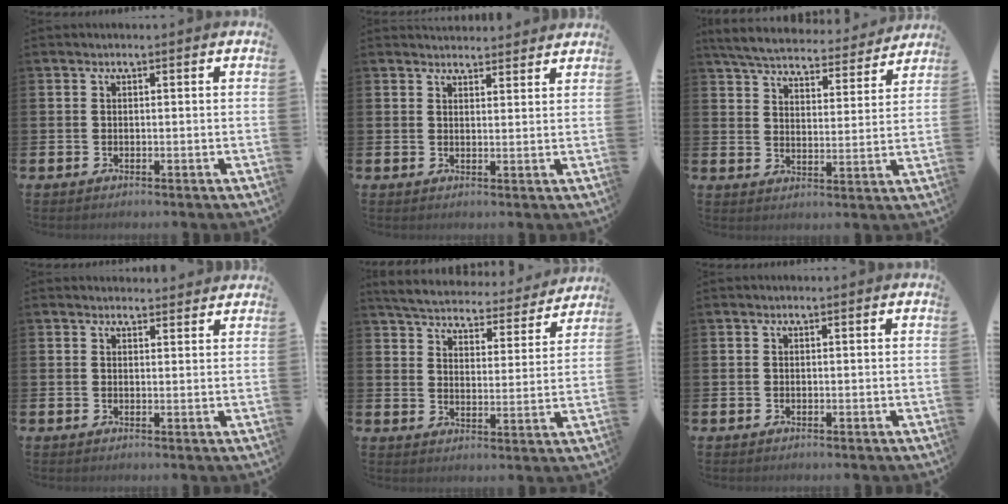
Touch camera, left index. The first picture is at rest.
{"total": 3.0, "force": [2.9, 0.6, -0.1], "torque": [0.010, -0.020, 0.050]}
{"total": 5.7, "force": [5.6, 0.8, 1.2], "torque": [-0.040, -0.044, 0.092]}
{"total": 1.8, "force": [1.8, 0.4, -0.2], "torque": [0.015, -0.010, 0.030]}
{"total": 5.4, "force": [5.3, 0.8, 0.9], "torque": [-0.043, -0.041, 0.089]}
{"total": 0.0}